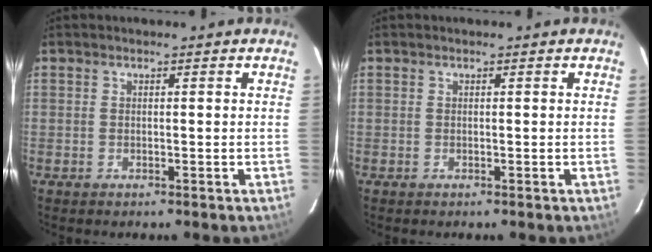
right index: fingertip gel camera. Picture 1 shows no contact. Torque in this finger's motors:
{"motor_torque": [0.00, 0.00, 0.00, 0.00]}